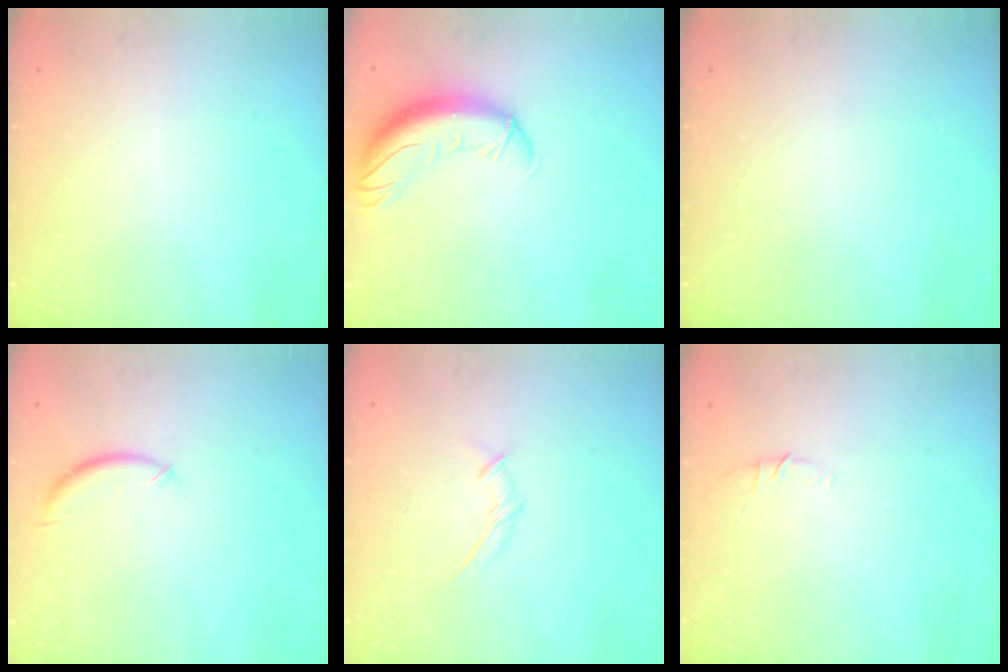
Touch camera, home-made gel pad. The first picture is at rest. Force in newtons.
{"total": 12.4, "press": 12.0, "slide": 2.9}
{"total": 0.0}
{"total": 7.8, "press": 7.8, "slide": 0.5}
{"total": 3.8, "press": 3.7, "slide": 0.7}
{"total": 4.8, "press": 4.7, "slide": 1.2}